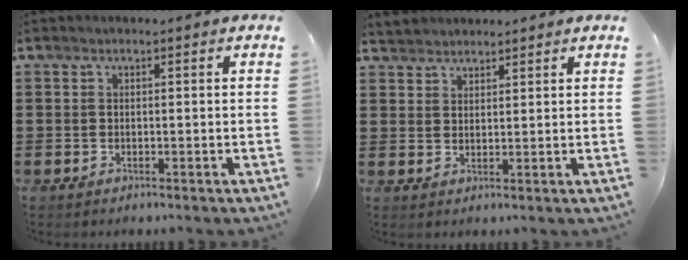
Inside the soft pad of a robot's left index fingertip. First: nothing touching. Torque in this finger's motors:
{"motor_torque": [1.68, 0.46, 0.36, 0.02]}